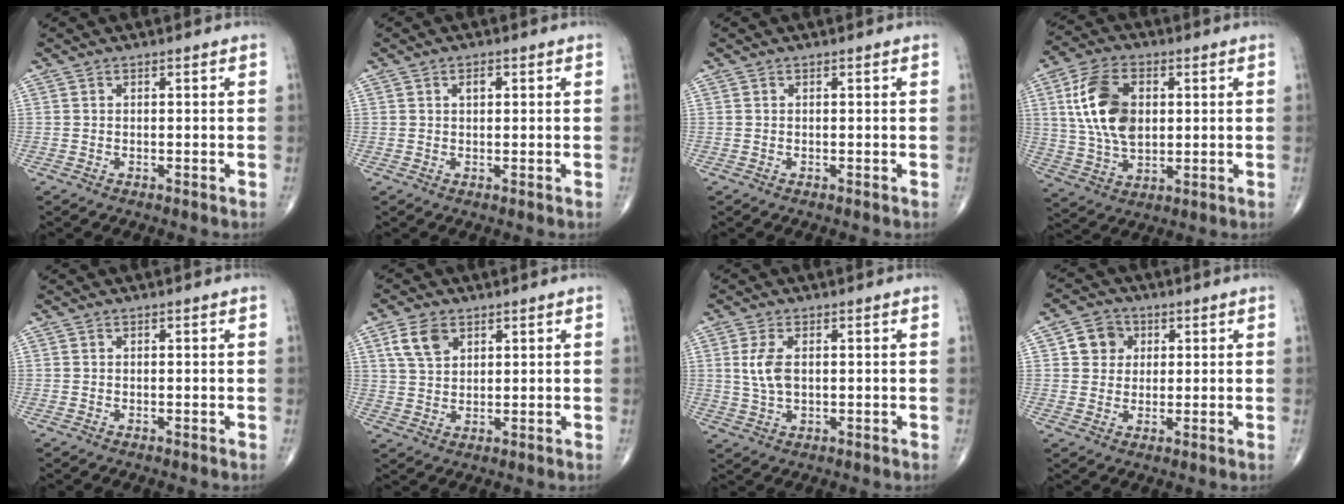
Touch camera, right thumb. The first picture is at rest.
{"total": 1.6, "force": [0.6, 0.9, 1.1], "torque": [-0.017, 0.000, 0.009]}
{"total": 0.0}
{"total": 13.6, "force": [2.7, 8.2, 10.5], "torque": [-0.194, -0.001, 0.051]}
{"total": 0.0}
{"total": 5.8, "force": [2.9, 3.6, 3.6], "torque": [-0.060, -0.007, 0.059]}
{"total": 5.0, "force": [0.9, 2.6, 4.2], "torque": [-0.093, -0.002, 0.019]}
{"total": 5.5, "force": [1.7, 4.9, 1.9], "torque": [-0.004, -0.001, 0.025]}